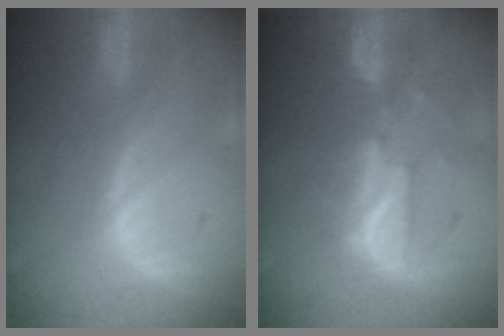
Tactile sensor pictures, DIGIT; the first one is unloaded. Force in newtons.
{"total": 5.7, "press": 5.7, "slide": 0.6}